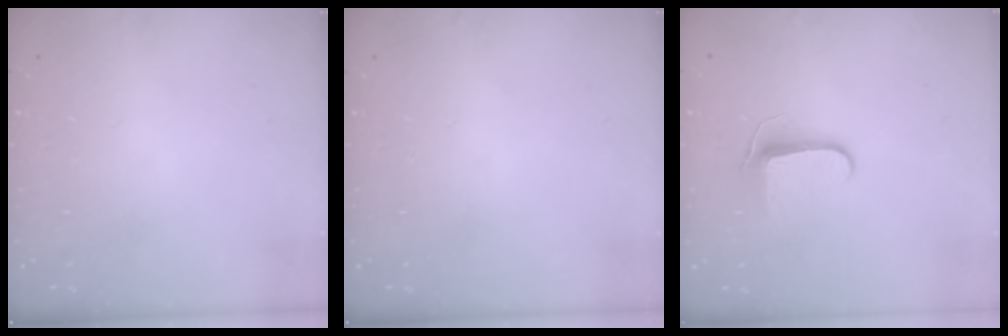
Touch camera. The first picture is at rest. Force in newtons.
{"total": 0.0}
{"total": 7.7, "press": 7.6, "slide": 0.8}